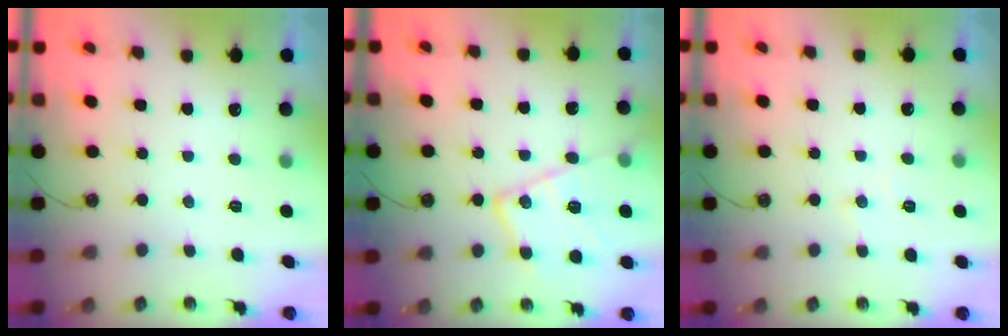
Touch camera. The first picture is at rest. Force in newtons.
{"total": 16.9, "press": 16.9, "slide": 1.3}
{"total": 6.9, "press": 6.8, "slide": 1.0}